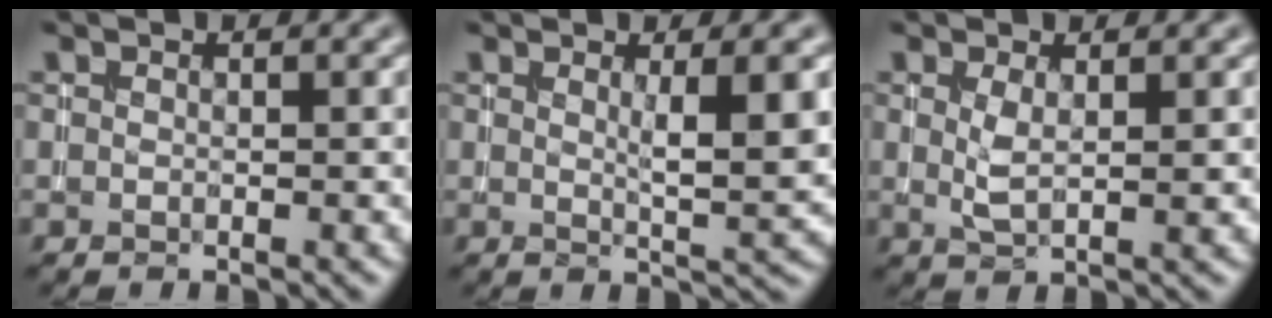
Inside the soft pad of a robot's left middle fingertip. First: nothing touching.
{"total": 4.6, "force": [0.9, 1.0, 4.4], "torque": [-0.058, -0.003, 0.016]}
{"total": 2.1, "force": [0.5, 0.7, 1.9], "torque": [-0.044, -0.002, 0.013]}